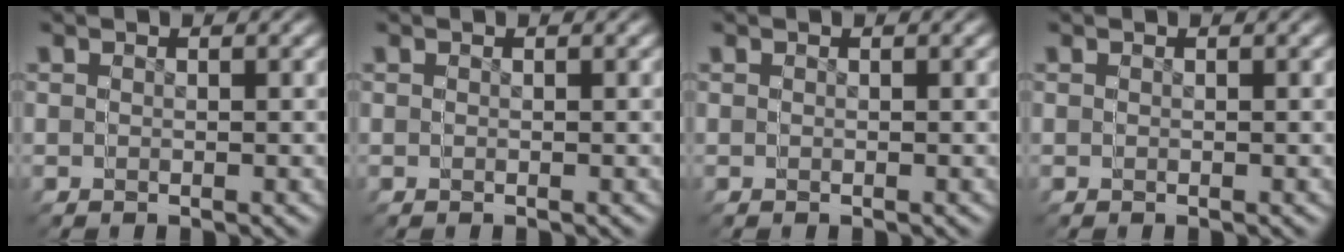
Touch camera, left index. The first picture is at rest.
{"total": 0.0}
{"total": 0.0}
{"total": 0.0}